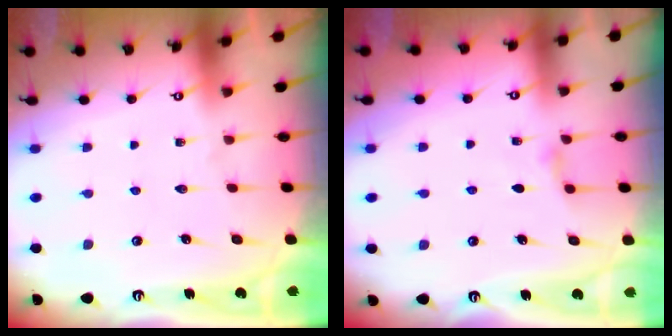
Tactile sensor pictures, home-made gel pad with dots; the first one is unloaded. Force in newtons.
{"total": 2.8, "press": 2.7, "slide": 0.6}